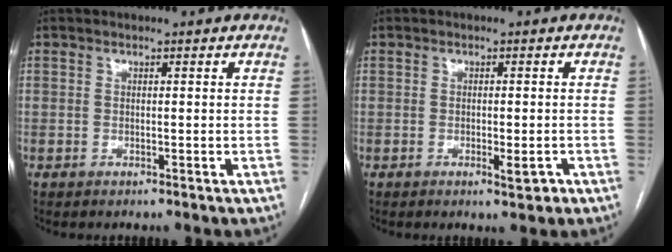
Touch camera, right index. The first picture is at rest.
{"total": 2.2, "force": [-1.0, 0.5, 1.9], "torque": [-0.028, -0.002, -0.011]}